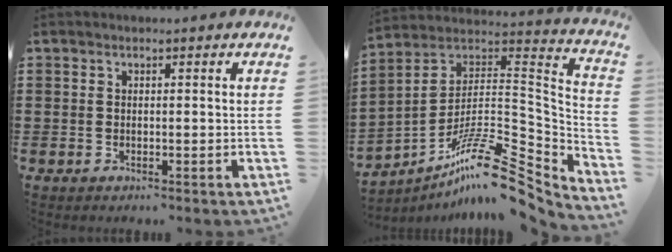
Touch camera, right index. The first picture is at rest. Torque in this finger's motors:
{"motor_torque": [-0.16, -0.06, -0.67, -0.09]}